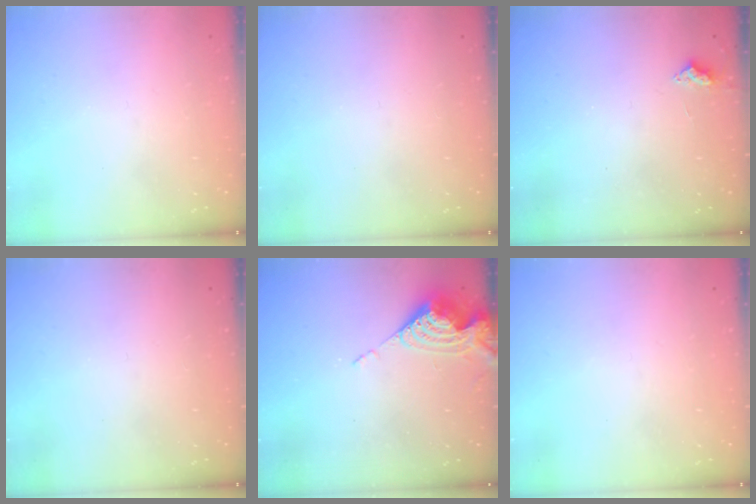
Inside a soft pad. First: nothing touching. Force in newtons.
{"total": 0.0}
{"total": 3.2, "press": 3.1, "slide": 0.5}
{"total": 0.0}
{"total": 9.8, "press": 9.7, "slide": 1.0}
{"total": 0.0}